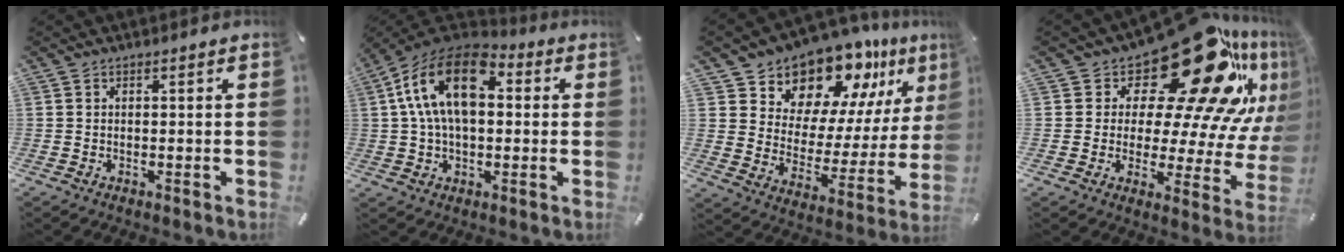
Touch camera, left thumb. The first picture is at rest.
{"total": 16.7, "force": [4.0, 10.3, 12.6], "torque": [-0.256, 0.004, 0.070]}
{"total": 14.8, "force": [13.1, 6.5, 1.8], "torque": [-0.032, -0.141, 0.227]}
{"total": 28.3, "force": [16.1, 12.3, 19.7], "torque": [-0.252, -0.128, 0.270]}